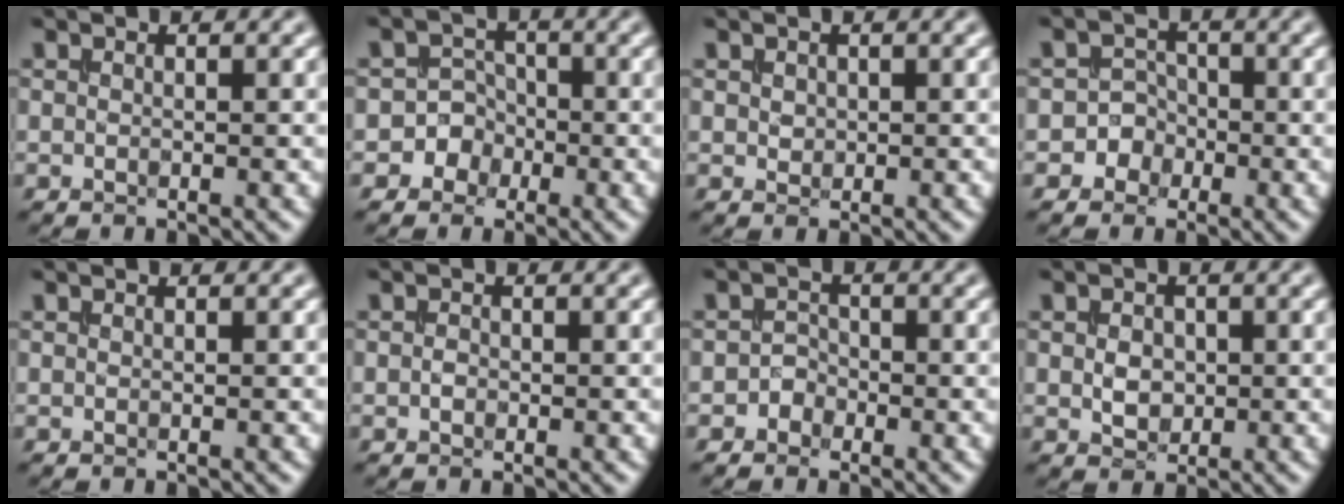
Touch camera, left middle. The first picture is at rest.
{"total": 3.8, "force": [-1.7, 3.4, 0.2], "torque": [0.033, 0.010, -0.048]}
{"total": 0.7, "force": [0.2, 0.6, 0.3], "torque": [-0.008, -0.002, 0.006]}
{"total": 2.9, "force": [-1.3, 2.6, 0.1], "torque": [0.034, 0.010, -0.037]}
{"total": 0.0}
{"total": 0.7, "force": [-0.3, 0.5, 0.4], "torque": [-0.010, -0.001, -0.008]}
{"total": 1.3, "force": [-0.8, 1.0, 0.1], "torque": [0.003, 0.007, -0.015]}
{"total": 2.1, "force": [-0.1, 1.7, 1.3], "torque": [-0.029, 0.000, -0.004]}